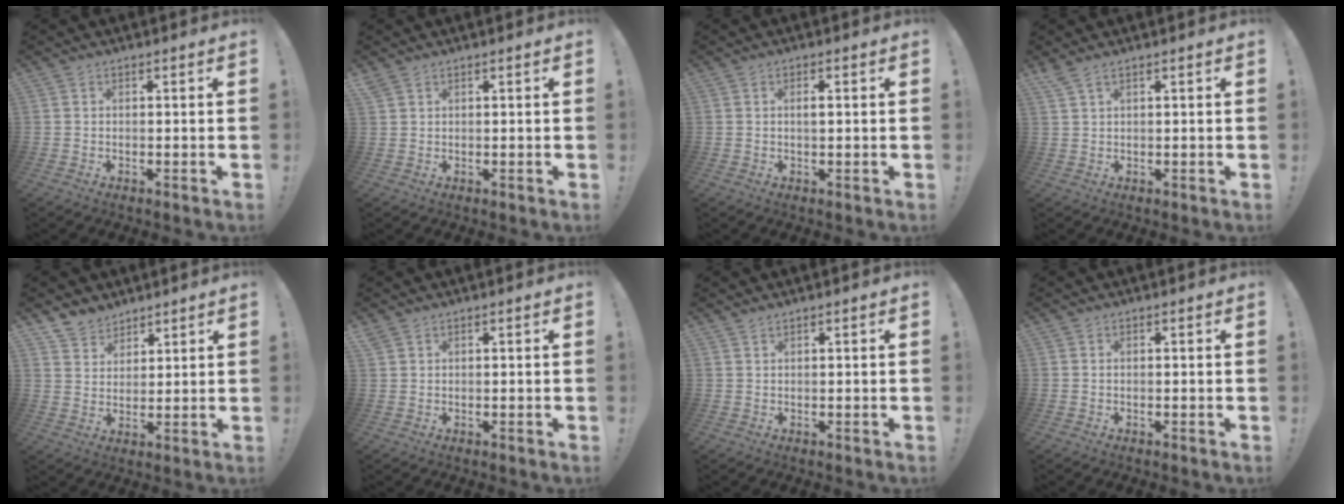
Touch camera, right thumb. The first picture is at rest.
{"total": 1.6, "force": [1.1, 0.8, 0.8], "torque": [-0.012, -0.002, 0.021]}
{"total": 1.5, "force": [0.1, 0.4, 1.4], "torque": [-0.023, 0.000, -0.001]}
{"total": 2.5, "force": [1.7, 0.6, 1.7], "torque": [-0.039, -0.007, 0.032]}
{"total": 6.3, "force": [5.2, 3.6, 0.5], "torque": [-0.016, -0.037, 0.103]}
{"total": 1.4, "force": [1.0, 0.7, 0.7], "torque": [-0.018, 0.001, 0.020]}
{"total": 0.8, "force": [0.8, 0.0, 0.3], "torque": [-0.009, 0.002, 0.015]}
{"total": 0.0}